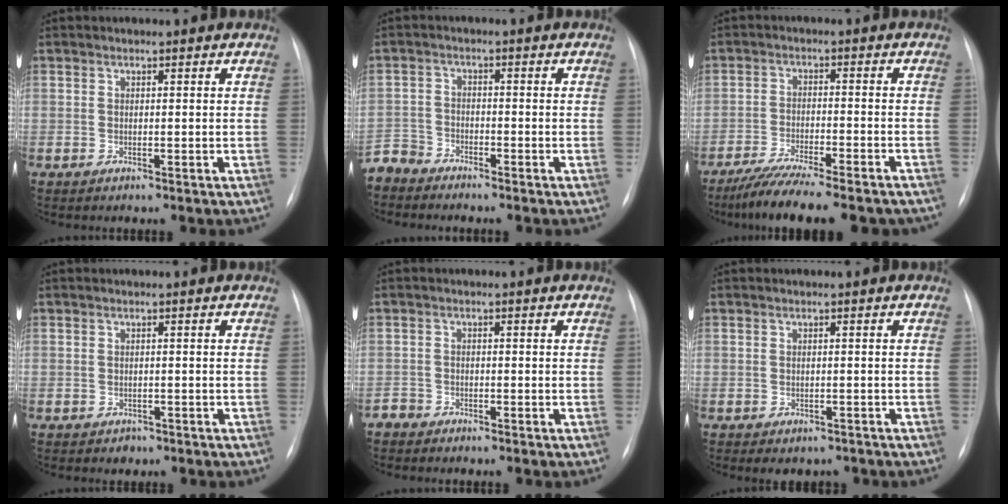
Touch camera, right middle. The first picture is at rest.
{"total": 4.2, "force": [-4.0, 1.1, -0.5], "torque": [0.015, -0.009, -0.082]}
{"total": 15.1, "force": [-12.8, 2.3, 7.6], "torque": [-0.120, -0.013, -0.193]}
{"total": 1.2, "force": [-0.8, 0.9, 0.2], "torque": [-0.003, 0.002, -0.009]}
{"total": 1.5, "force": [-1.3, 0.6, -0.4], "torque": [0.008, 0.001, -0.026]}
{"total": 3.8, "force": [-3.0, 2.0, 1.1], "torque": [-0.007, 0.006, -0.033]}